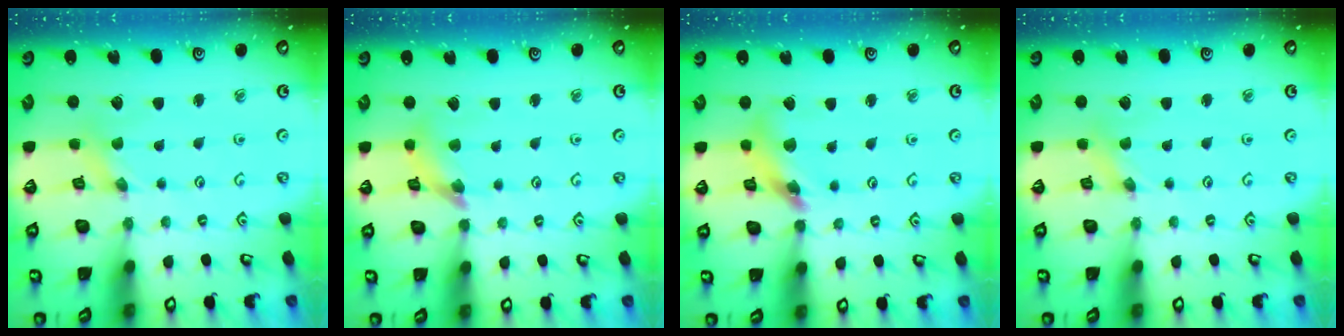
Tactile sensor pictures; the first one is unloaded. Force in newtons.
{"total": 7.3, "press": 7.3, "slide": 0.8}
{"total": 11.4, "press": 11.4, "slide": 1.3}
{"total": 0.0}